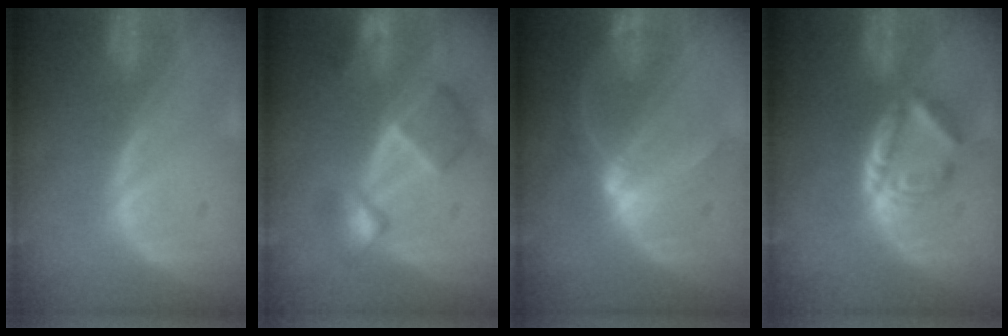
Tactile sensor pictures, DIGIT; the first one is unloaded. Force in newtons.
{"total": 7.6, "press": 6.8, "slide": 3.5}
{"total": 5.8, "press": 5.7, "slide": 0.5}
{"total": 6.0, "press": 5.2, "slide": 3.1}